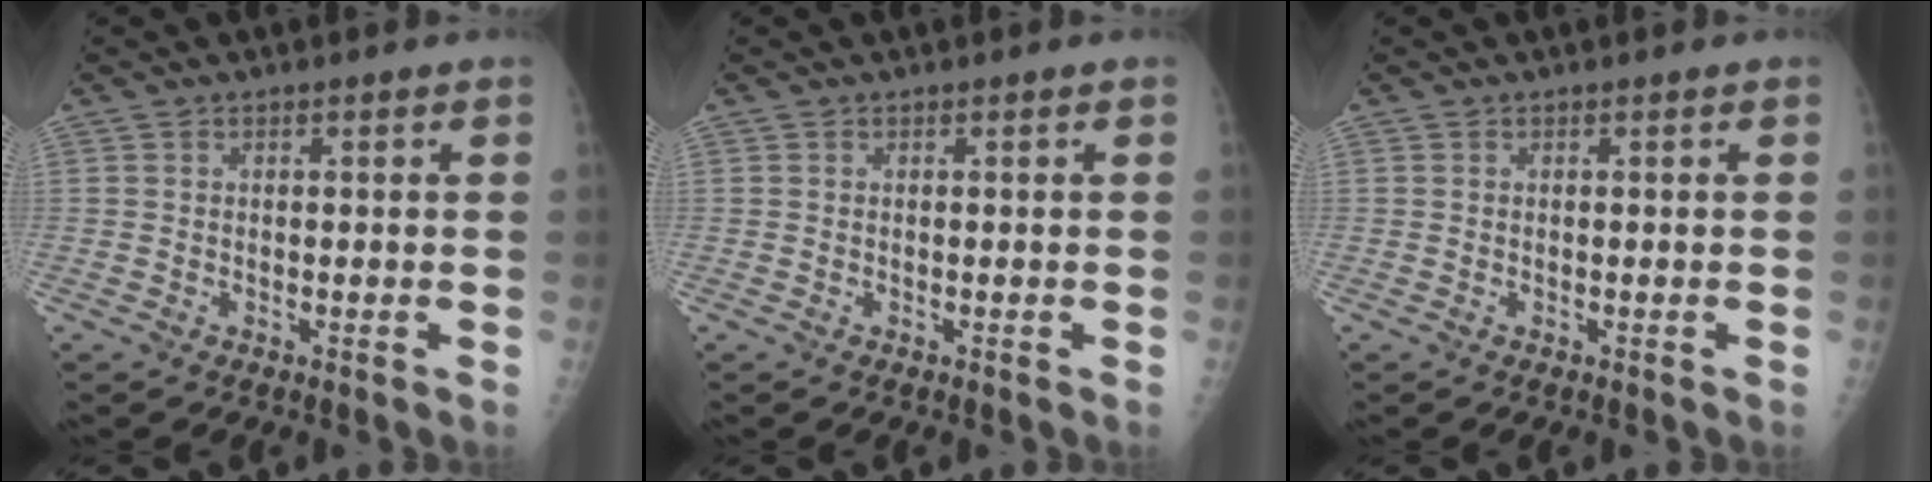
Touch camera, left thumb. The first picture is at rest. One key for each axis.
{"total": 0.0}
{"total": 0.0}